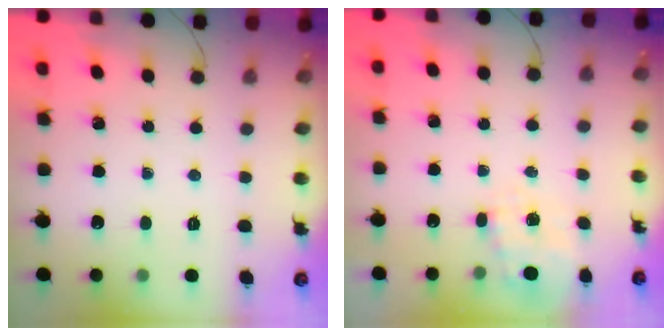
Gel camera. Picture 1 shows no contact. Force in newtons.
{"total": 4.9, "press": 4.8, "slide": 0.9}